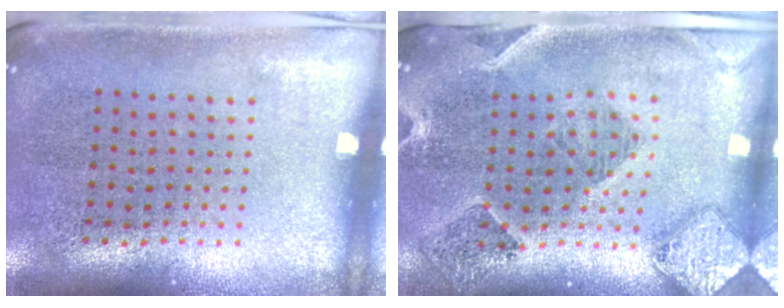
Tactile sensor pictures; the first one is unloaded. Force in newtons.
{"total": 1.6, "press": 1.6, "slide": 0.3}